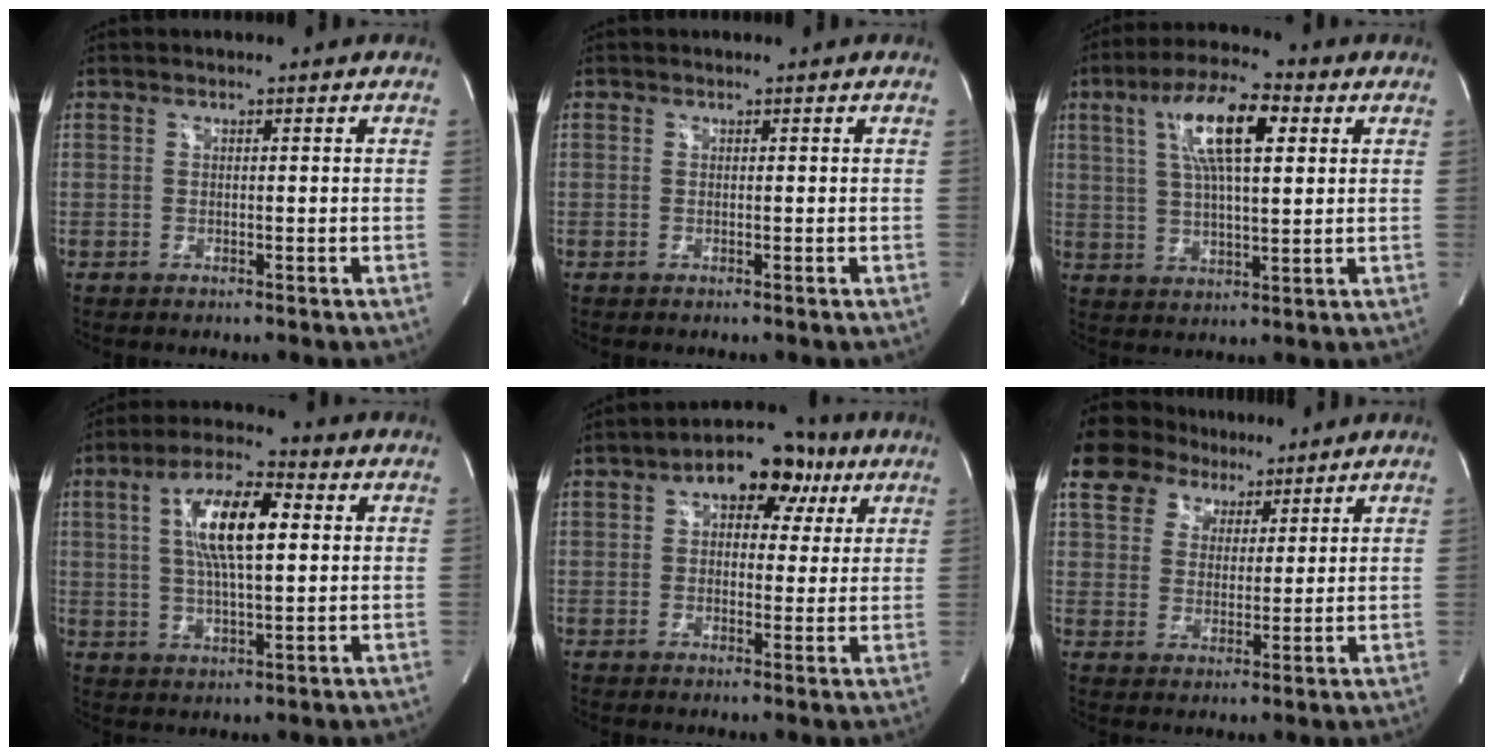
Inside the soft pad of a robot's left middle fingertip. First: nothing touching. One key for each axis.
{"total": 0.0}
{"total": 12.2, "fx": 4.3, "fy": 2.9, "fz": 11.0, "tx": -0.206, "ty": 0.022, "tz": 0.076}
{"total": 11.8, "fx": 2.6, "fy": 2.9, "fz": 11.1, "tx": -0.210, "ty": 0.019, "tz": 0.044}
{"total": 10.1, "fx": 4.4, "fy": 5.6, "fz": 7.2, "tx": -0.094, "ty": 0.039, "tz": 0.059}
{"total": 11.0, "fx": 7.9, "fy": 6.5, "fz": 4.0, "tx": -0.079, "ty": 0.041, "tz": 0.143}